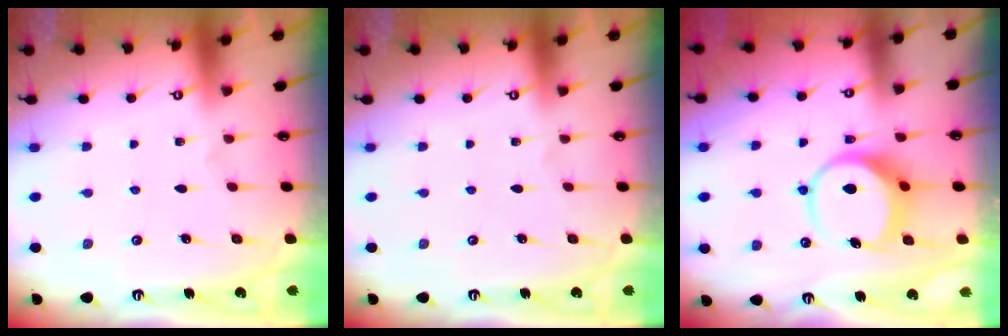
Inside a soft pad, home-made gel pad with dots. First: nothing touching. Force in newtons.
{"total": 0.0}
{"total": 8.2, "press": 8.2, "slide": 1.1}